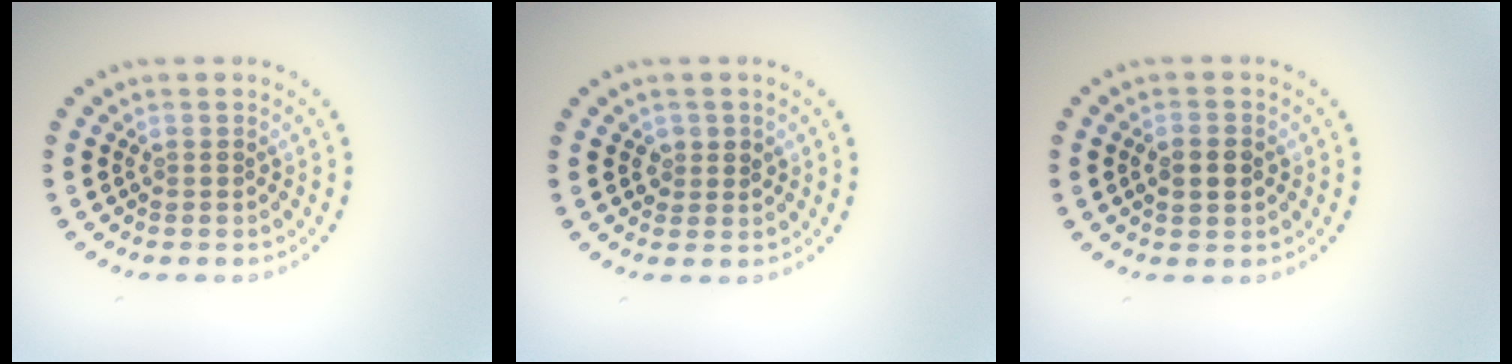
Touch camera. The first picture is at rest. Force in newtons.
{"total": 1.3, "press": 1.3, "slide": 0.4}
{"total": 2.2, "press": 2.2, "slide": 0.2}